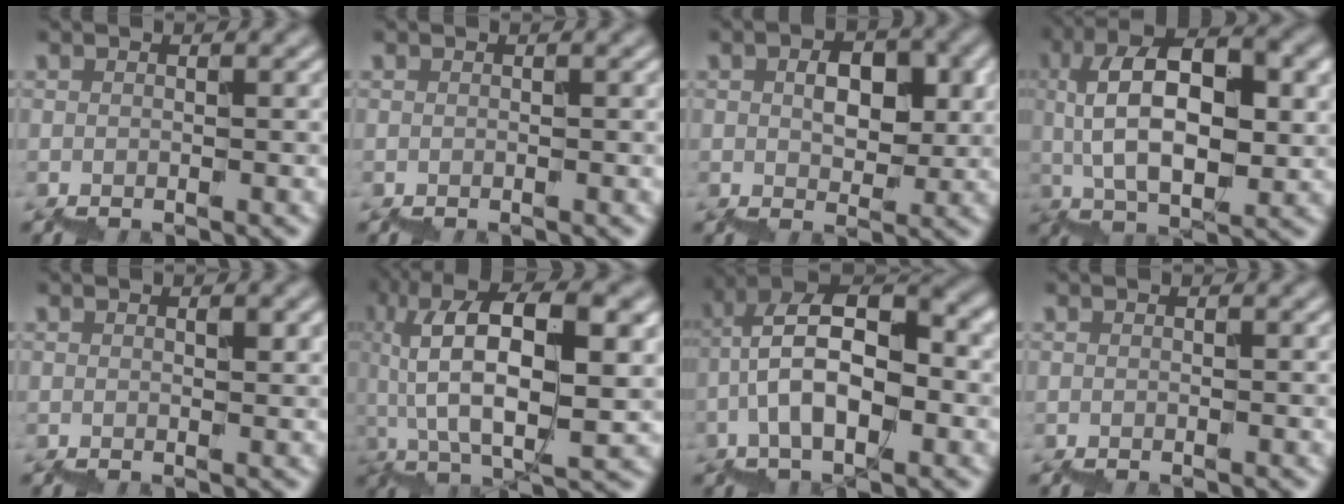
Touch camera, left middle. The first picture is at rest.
{"total": 0.0}
{"total": 3.8, "force": [2.2, 2.2, 2.2], "torque": [-0.023, 0.016, 0.032]}
{"total": 9.6, "force": [3.7, 3.9, 7.9], "torque": [-0.131, 0.023, 0.062]}
{"total": 1.0, "force": [0.9, 0.1, 0.5], "torque": [-0.004, 0.003, 0.005]}
{"total": 10.8, "force": [4.8, 3.6, 8.9], "torque": [-0.156, 0.023, 0.082]}
{"total": 8.4, "force": [0.0, 4.4, 7.1], "torque": [-0.129, 0.029, -0.001]}
{"total": 0.0}